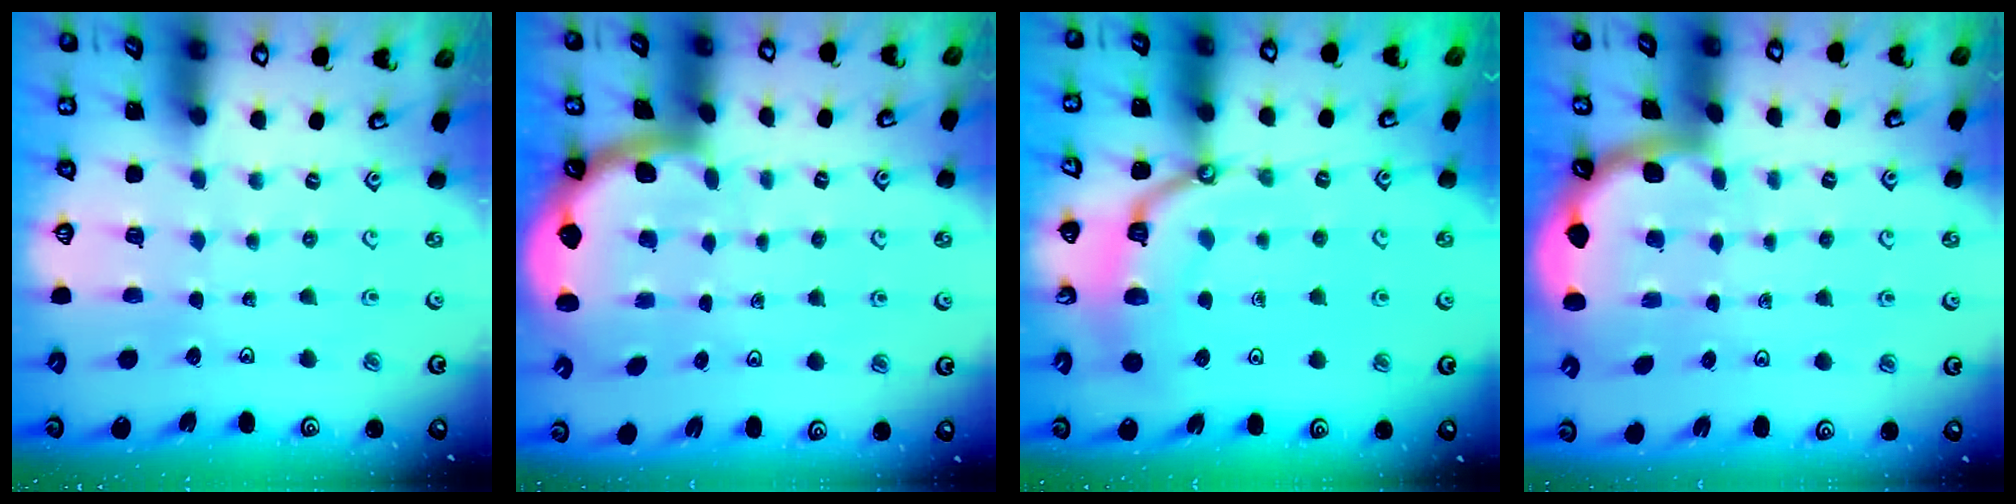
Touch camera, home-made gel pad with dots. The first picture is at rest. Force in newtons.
{"total": 1.6, "press": 1.6, "slide": 0.1}
{"total": 8.0, "press": 8.0, "slide": 0.3}
{"total": 1.7, "press": 1.7, "slide": 0.1}